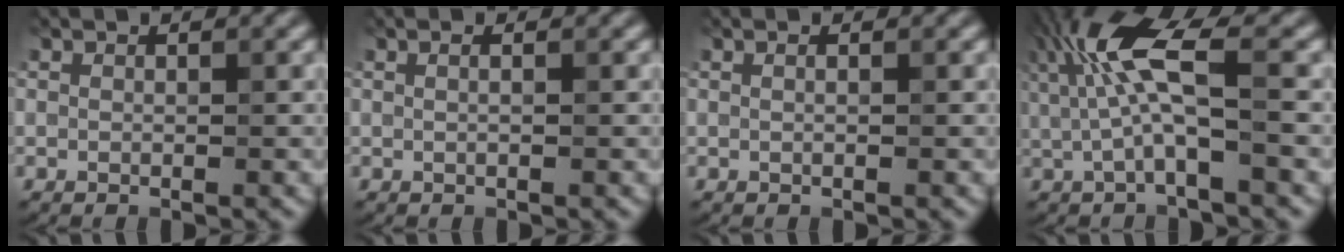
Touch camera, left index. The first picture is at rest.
{"total": 1.4, "force": [0.6, 0.7, 1.1], "torque": [-0.002, 0.003, -0.007]}
{"total": 0.7, "force": [0.3, 0.3, 0.6], "torque": [-0.004, -0.008, 0.000]}
{"total": 7.3, "force": [1.5, 1.9, 6.8], "torque": [-0.149, 0.006, 0.024]}